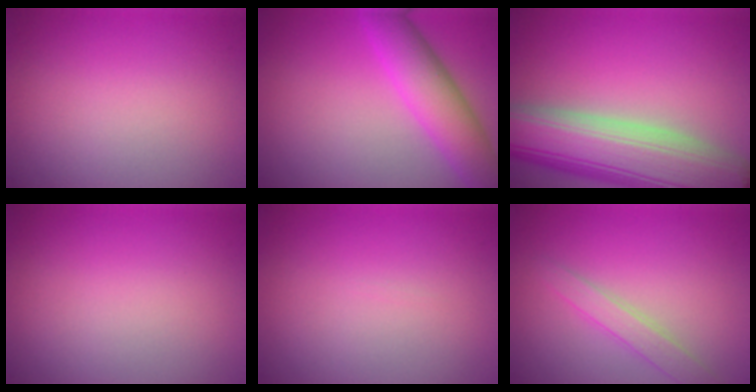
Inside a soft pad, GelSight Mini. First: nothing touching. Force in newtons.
{"total": 5.7, "press": 5.7, "slide": 0.1}
{"total": 12.0, "press": 11.9, "slide": 1.0}
{"total": 0.0}
{"total": 0.0}
{"total": 2.0, "press": 2.0, "slide": 0.1}